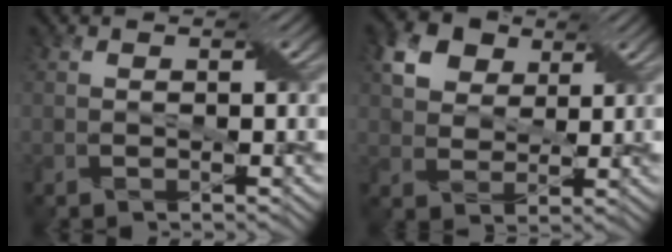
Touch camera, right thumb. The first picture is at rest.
{"total": 6.8, "force": [3.5, 4.8, 3.2], "torque": [-0.084, 0.009, 0.059]}